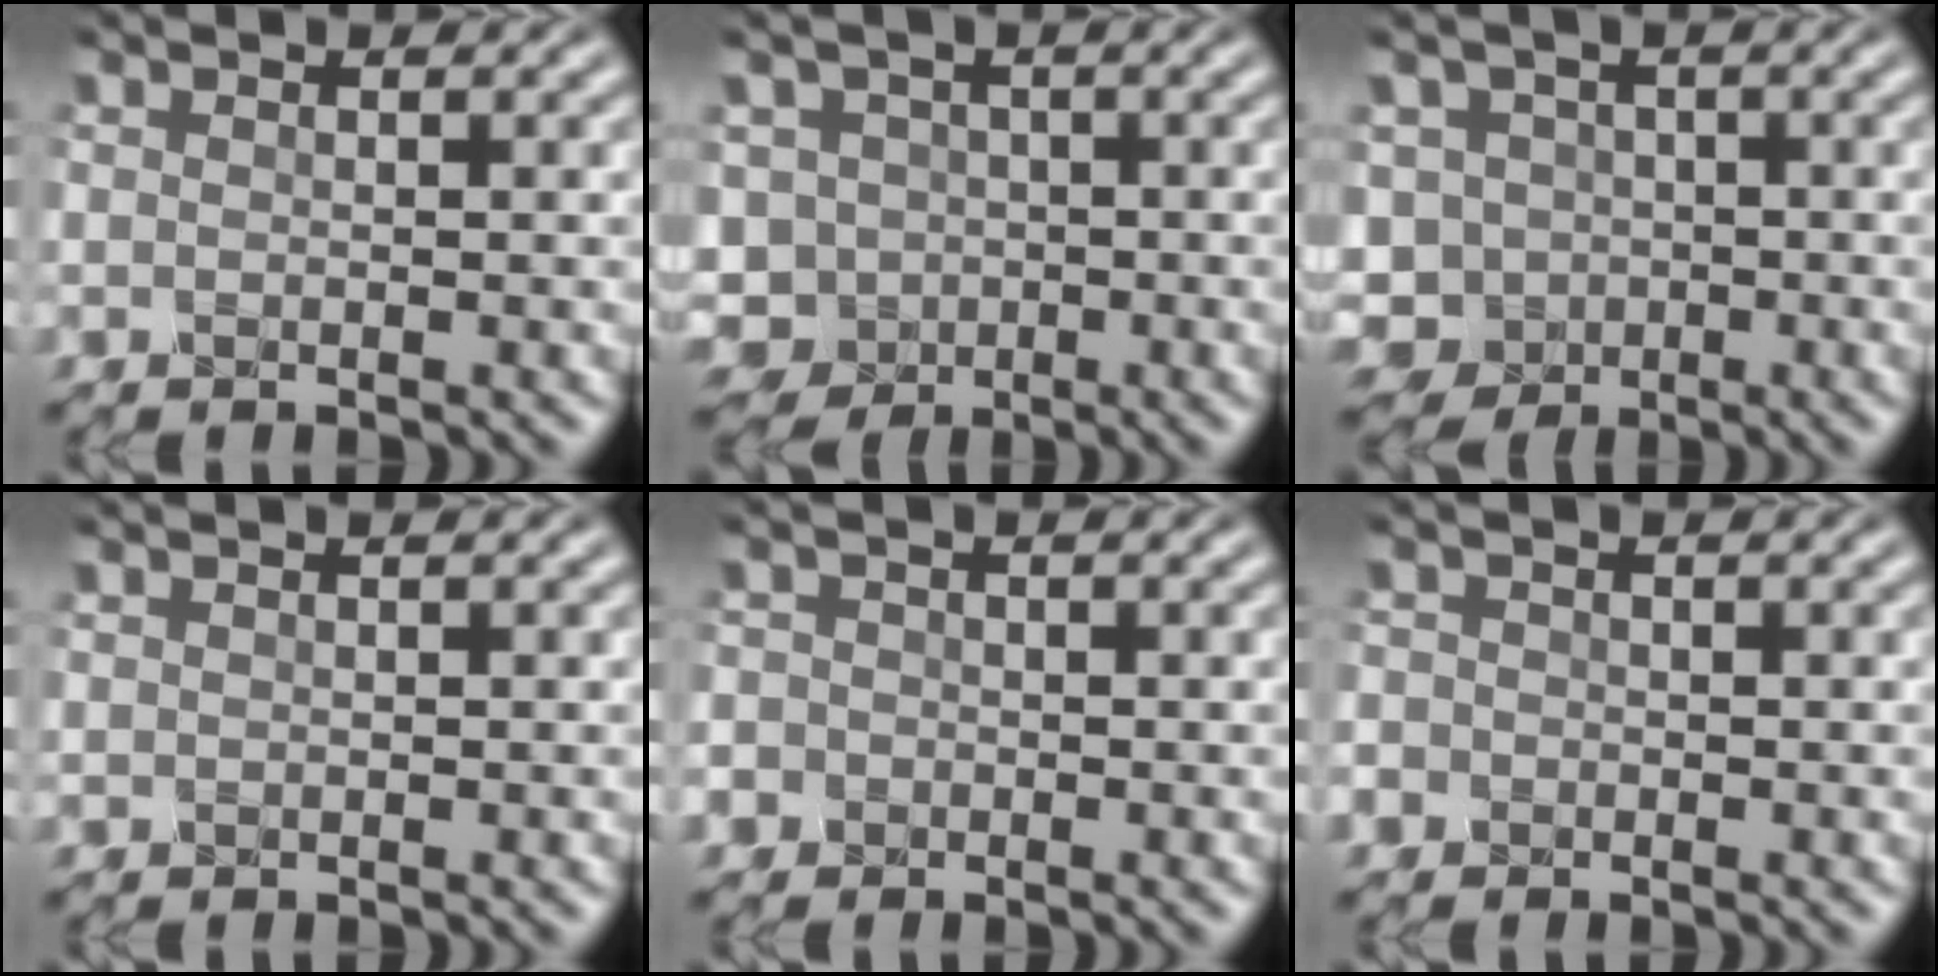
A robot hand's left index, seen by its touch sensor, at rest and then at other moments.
{"total": 6.8, "force": [-2.7, 6.0, 1.8], "torque": [-0.031, -0.009, -0.063]}
{"total": 7.7, "force": [-3.3, 6.7, 2.1], "torque": [-0.040, -0.011, -0.075]}
{"total": 0.0}
{"total": 2.7, "force": [-1.2, 2.4, 0.5], "torque": [0.002, 0.002, -0.033]}
{"total": 1.8, "force": [-0.8, 1.6, 0.3], "torque": [0.002, 0.003, -0.018]}